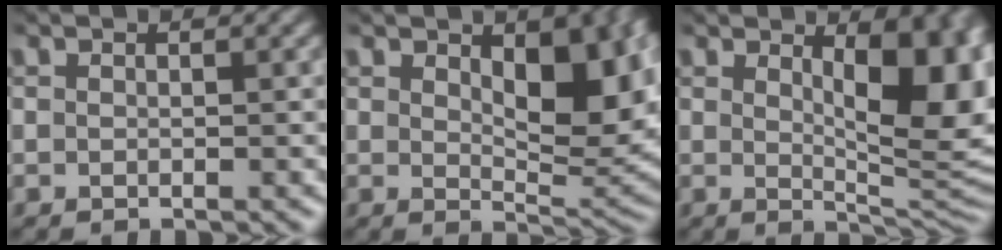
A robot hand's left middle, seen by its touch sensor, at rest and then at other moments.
{"total": 8.1, "force": [1.8, 4.0, 6.8], "torque": [-0.099, -0.008, 0.037]}
{"total": 10.0, "force": [2.3, 4.2, 8.8], "torque": [-0.097, 0.000, 0.038]}